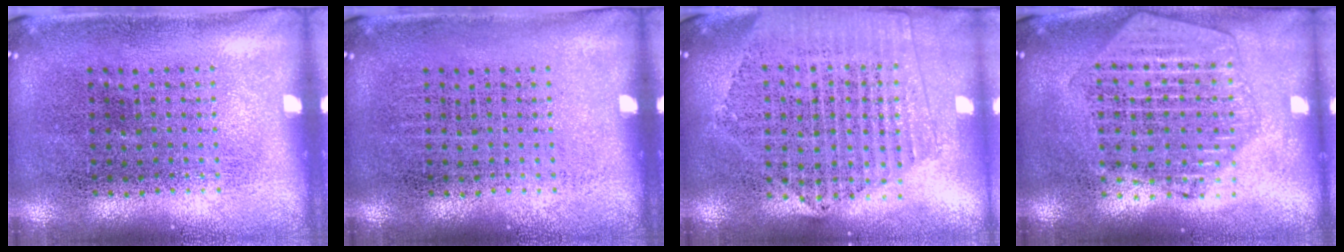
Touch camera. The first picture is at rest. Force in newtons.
{"total": 0.0}
{"total": 2.0, "press": 1.8, "slide": 0.9}
{"total": 2.1, "press": 1.9, "slide": 0.9}